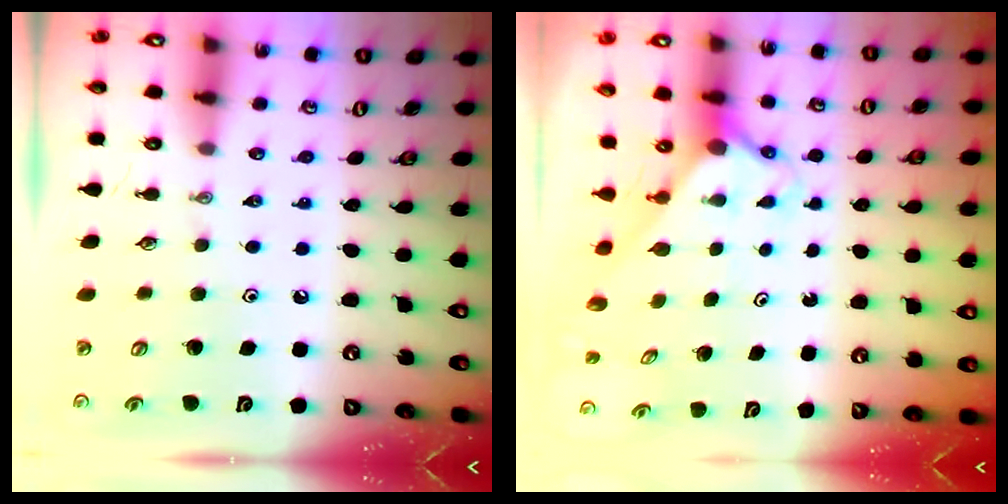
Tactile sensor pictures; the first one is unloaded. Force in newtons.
{"total": 2.1, "press": 2.1, "slide": 0.2}